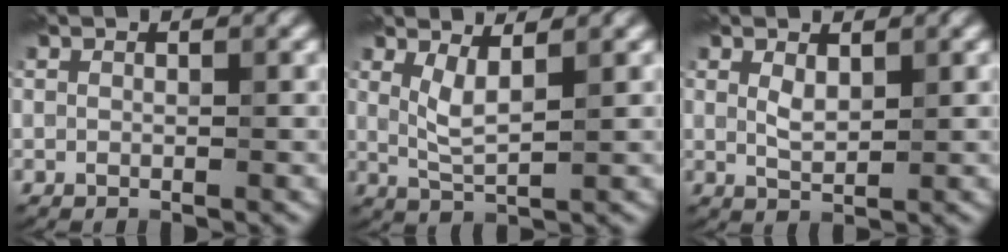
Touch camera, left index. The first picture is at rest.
{"total": 2.5, "force": [1.4, 0.5, 2.1], "torque": [-0.046, -0.006, 0.030]}
{"total": 1.6, "force": [0.9, 0.6, 1.1], "torque": [-0.026, -0.001, 0.022]}